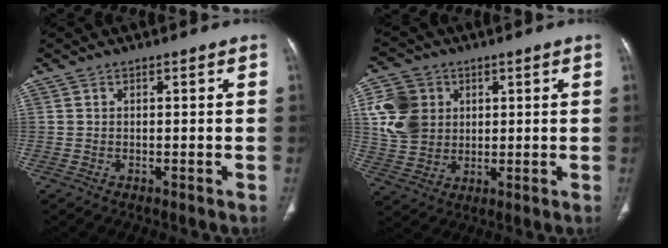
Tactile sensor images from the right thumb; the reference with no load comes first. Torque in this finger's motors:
{"motor_torque": [0.10, 0.11, 0.52, 0.59, 0.05]}